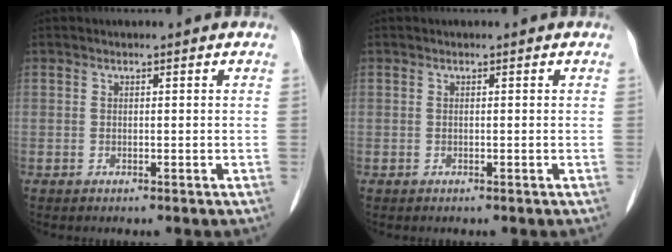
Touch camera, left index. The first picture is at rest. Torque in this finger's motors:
{"motor_torque": [0.00, 0.00, 0.02, 0.00]}